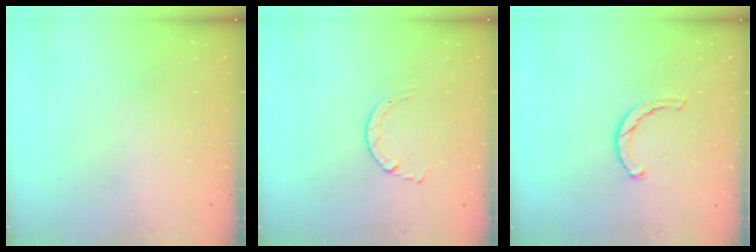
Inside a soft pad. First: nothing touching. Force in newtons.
{"total": 1.7, "press": 1.7, "slide": 0.2}
{"total": 2.3, "press": 2.2, "slide": 0.5}